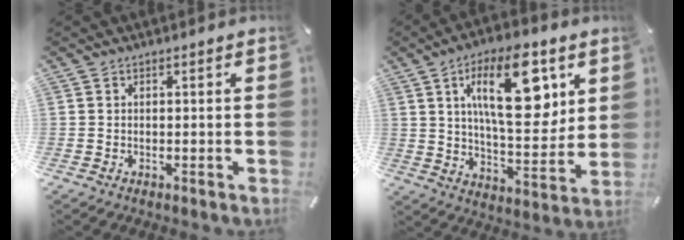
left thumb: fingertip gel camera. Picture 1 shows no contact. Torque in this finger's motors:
{"motor_torque": [0.93, 0.99, 1.47, -1.30, 0.55]}